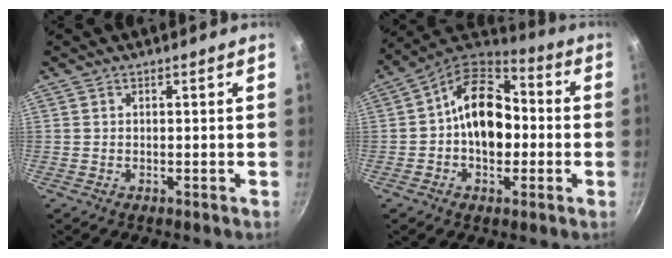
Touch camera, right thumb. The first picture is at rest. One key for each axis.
{"total": 14.7, "fx": -0.5, "fy": 10.2, "fz": 10.6, "tx": -0.124, "ty": 0.039, "tz": -0.030}